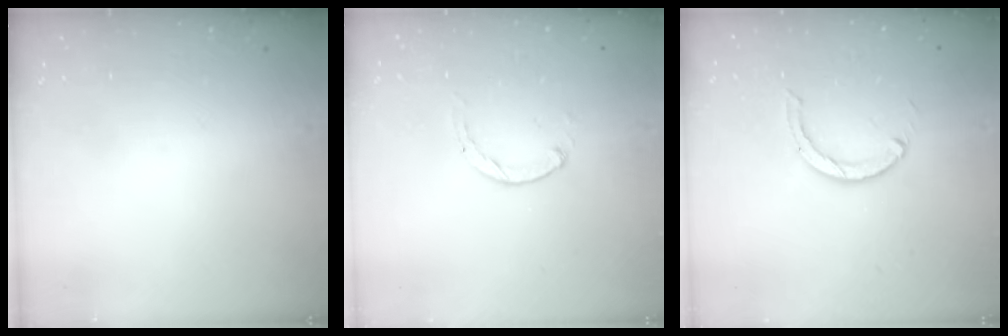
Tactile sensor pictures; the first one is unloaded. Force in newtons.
{"total": 0.7, "press": 0.6, "slide": 0.2}
{"total": 3.6, "press": 3.5, "slide": 0.5}